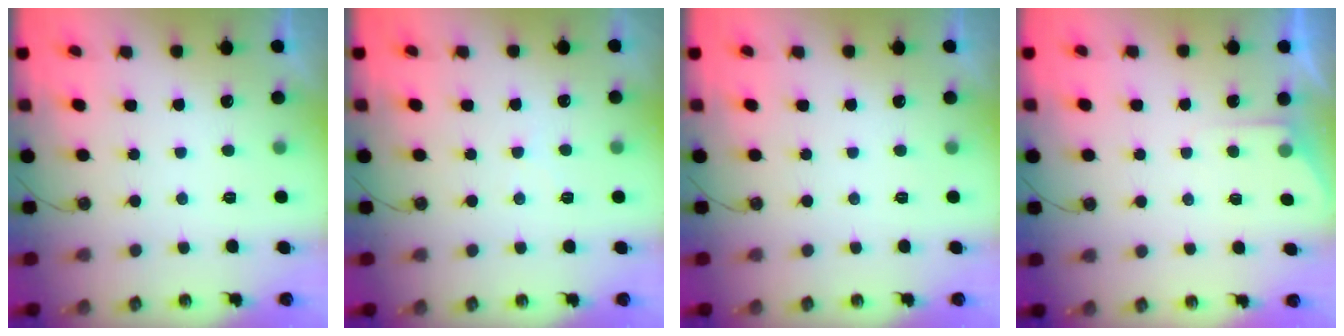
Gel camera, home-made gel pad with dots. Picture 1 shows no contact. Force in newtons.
{"total": 4.4, "press": 4.3, "slide": 0.7}
{"total": 0.0}
{"total": 3.7, "press": 3.6, "slide": 0.5}